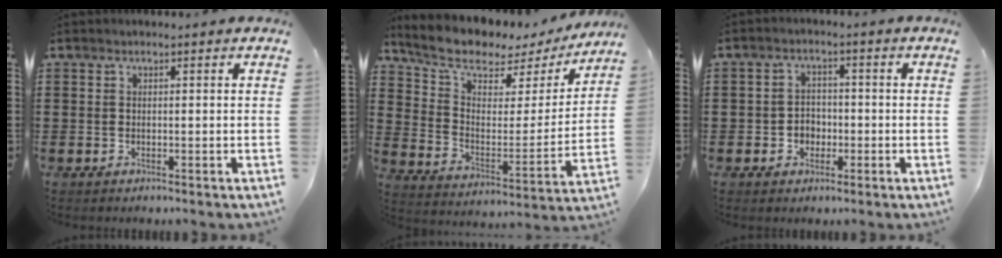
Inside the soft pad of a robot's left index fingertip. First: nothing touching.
{"total": 7.2, "force": [5.9, 2.6, 3.2], "torque": [-0.095, -0.042, 0.099]}
{"total": 3.0, "force": [-1.3, 2.4, 1.2], "torque": [-0.029, 0.005, -0.030]}